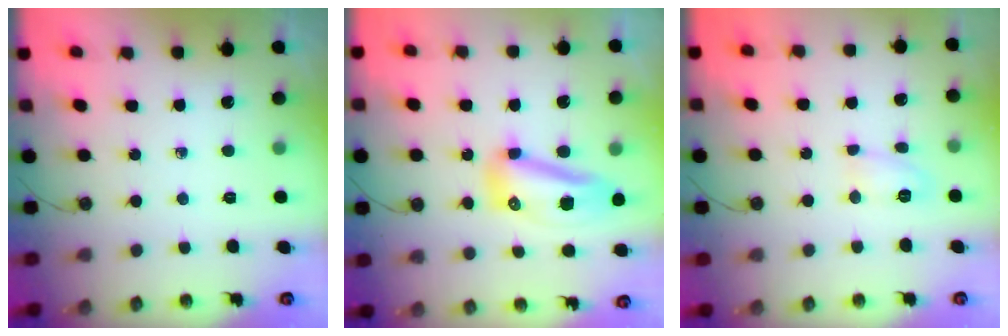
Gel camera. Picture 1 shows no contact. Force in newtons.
{"total": 11.7, "press": 11.5, "slide": 2.0}
{"total": 5.2, "press": 5.2, "slide": 0.8}